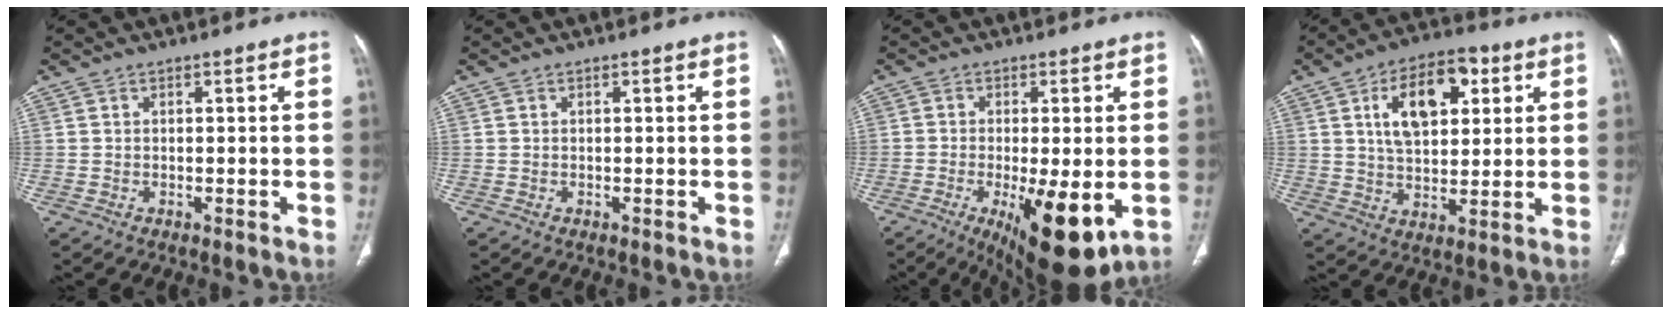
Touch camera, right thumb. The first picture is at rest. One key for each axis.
{"total": 0.0}
{"total": 14.2, "fx": -4.2, "fy": 4.5, "fz": 12.7, "tx": -0.178, "ty": -0.020, "tz": -0.050}
{"total": 14.2, "fx": 4.8, "fy": 7.9, "fz": 10.8, "tx": -0.149, "ty": -0.002, "tz": 0.080}